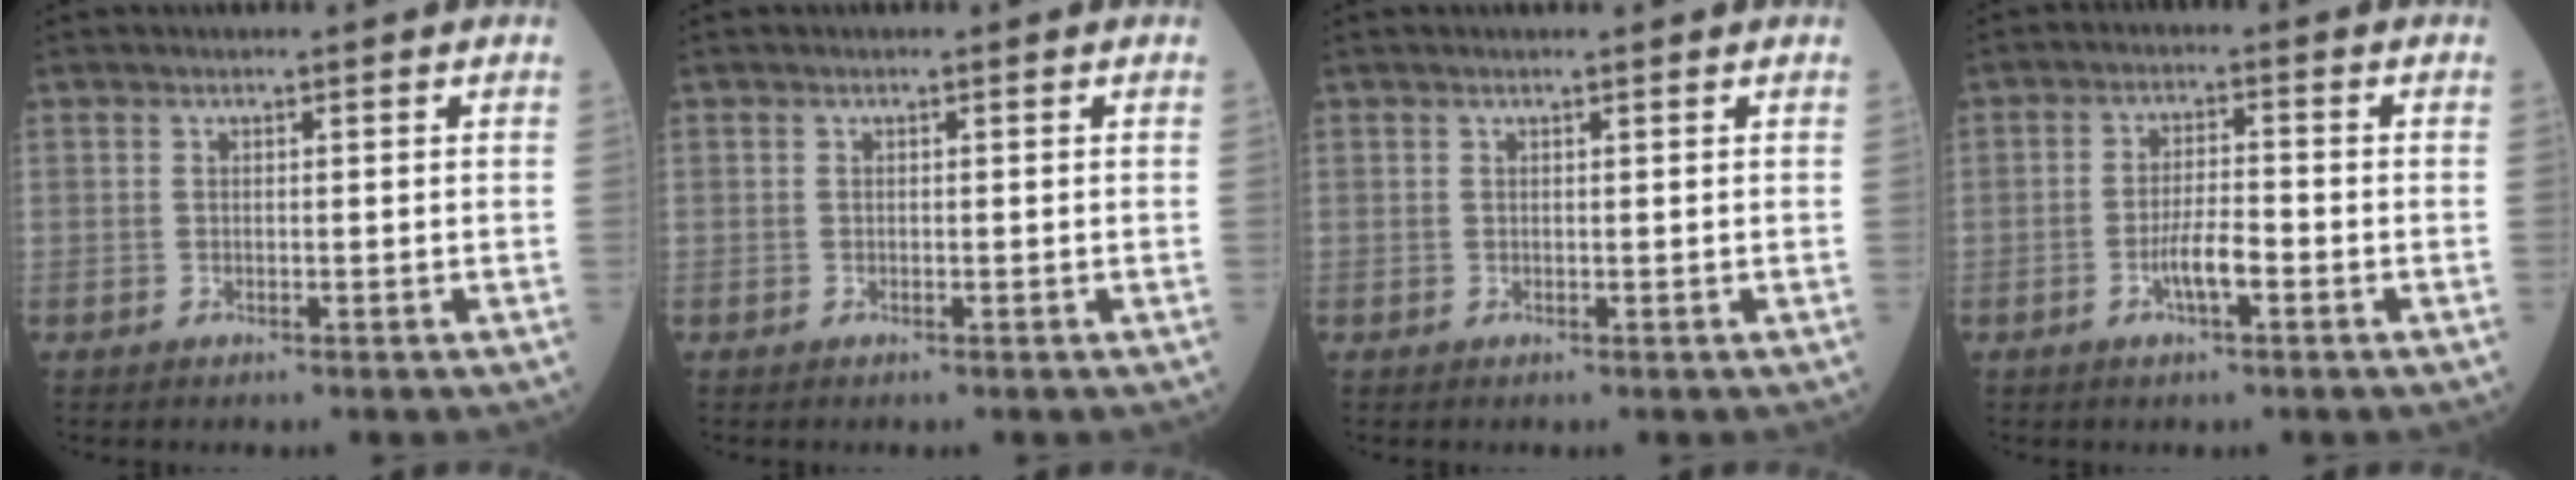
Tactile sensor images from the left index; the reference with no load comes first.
{"total": 0.0}
{"total": 1.1, "force": [0.9, -0.1, 0.5], "torque": [-0.010, 0.008, 0.017]}
{"total": 4.5, "force": [-1.9, 0.9, 3.9], "torque": [-0.077, 0.002, -0.037]}